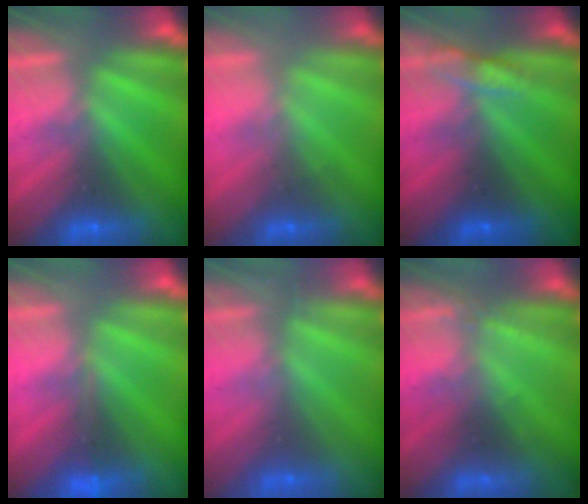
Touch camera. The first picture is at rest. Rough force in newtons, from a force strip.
{"total": 2.3}
{"total": 2.7}
{"total": 1.8}
{"total": 2.4}
{"total": 2.0}